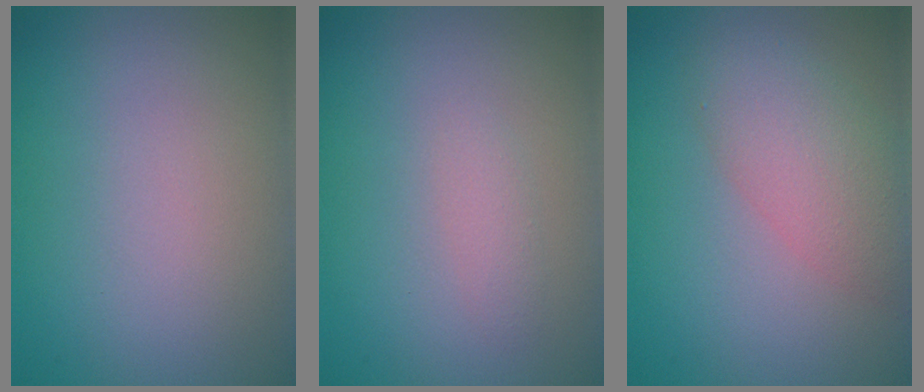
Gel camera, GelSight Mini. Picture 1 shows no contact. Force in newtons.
{"total": 1.0, "press": 1.0, "slide": 0.0}
{"total": 4.5, "press": 4.5, "slide": 0.3}